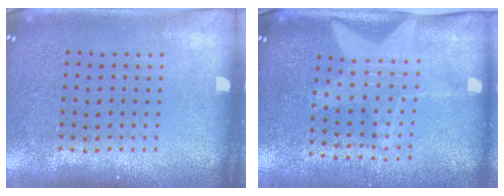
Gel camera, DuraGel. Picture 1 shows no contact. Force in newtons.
{"total": 2.0, "press": 1.6, "slide": 1.2}